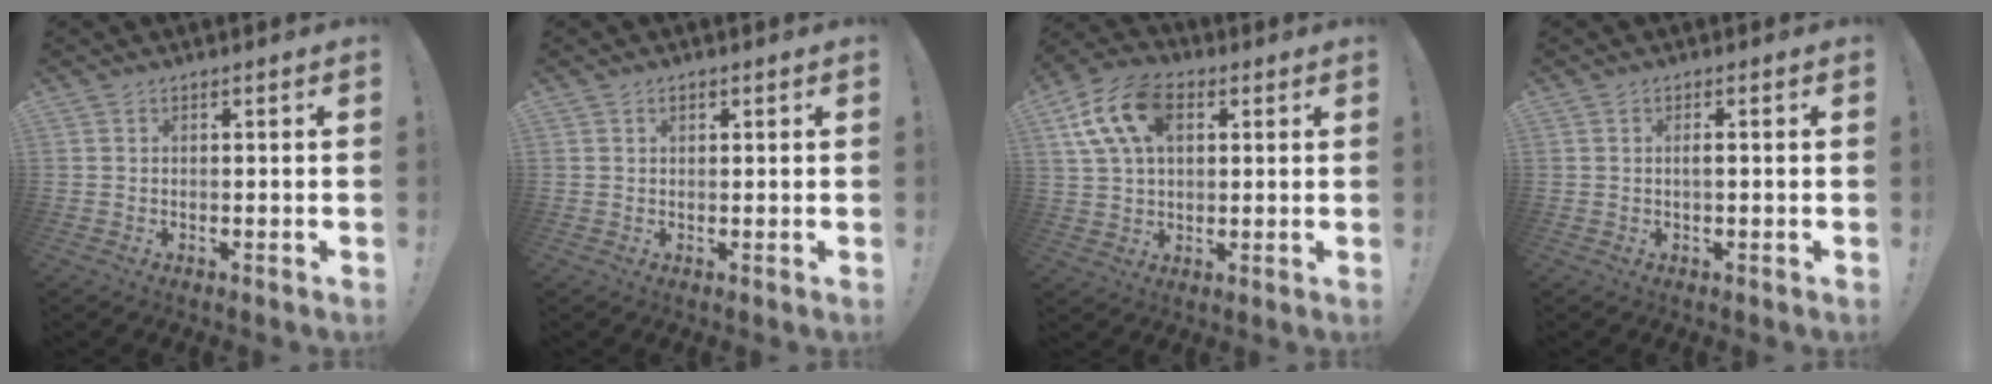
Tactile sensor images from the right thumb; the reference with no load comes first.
{"total": 1.2, "force": [0.6, 0.7, 0.8], "torque": [-0.017, 0.003, 0.011]}
{"total": 14.9, "force": [5.2, 10.0, 9.7], "torque": [-0.179, -0.004, 0.102]}
{"total": 1.5, "force": [-0.3, 0.0, 1.5], "torque": [-0.026, -0.001, -0.007]}